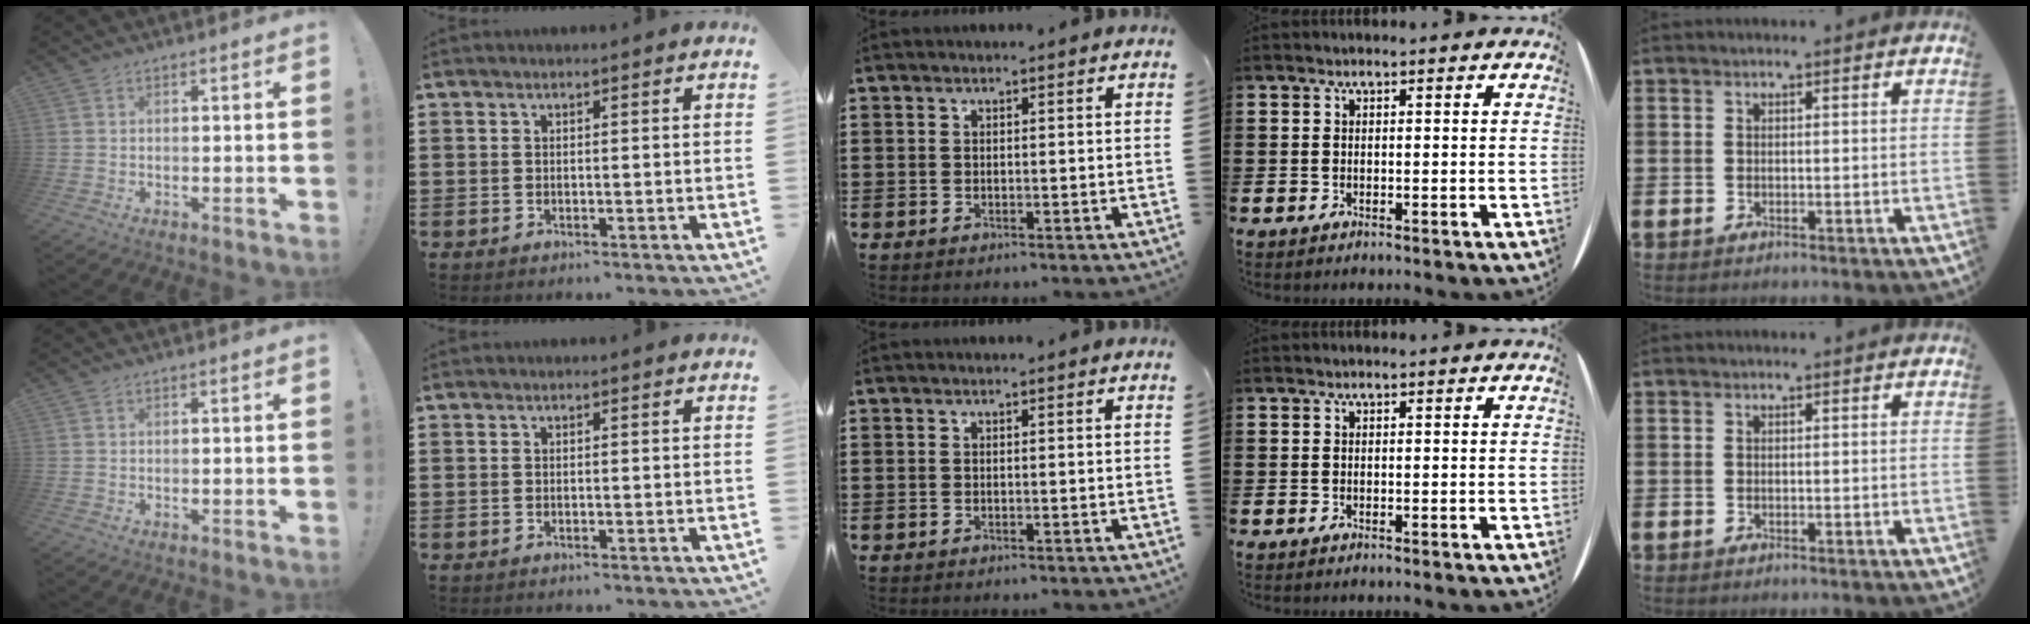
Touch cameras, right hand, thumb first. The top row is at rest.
{}